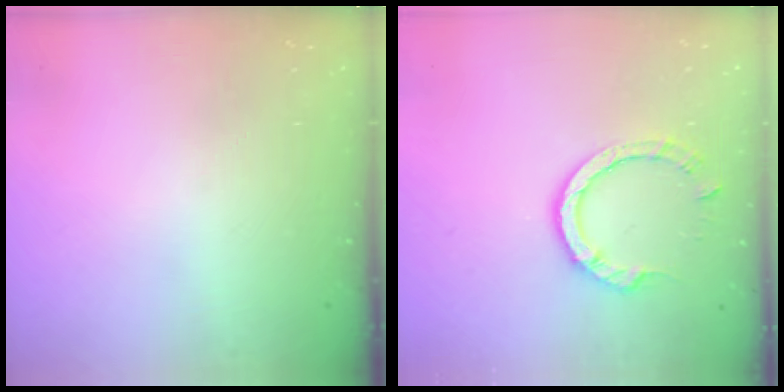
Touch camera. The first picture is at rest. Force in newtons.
{"total": 8.5, "press": 8.4, "slide": 1.0}